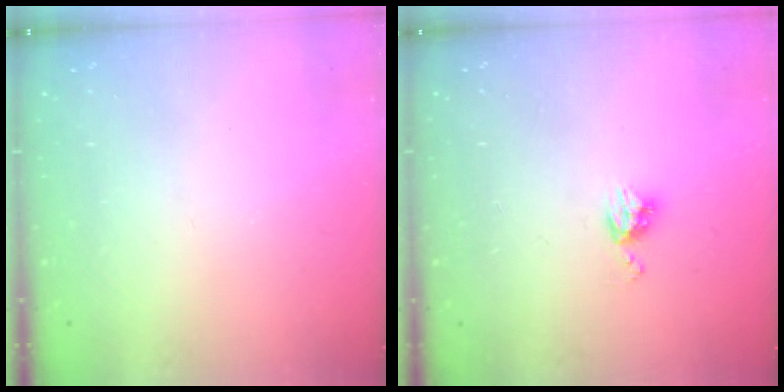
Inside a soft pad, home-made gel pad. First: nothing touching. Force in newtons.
{"total": 6.1, "press": 6.1, "slide": 0.6}